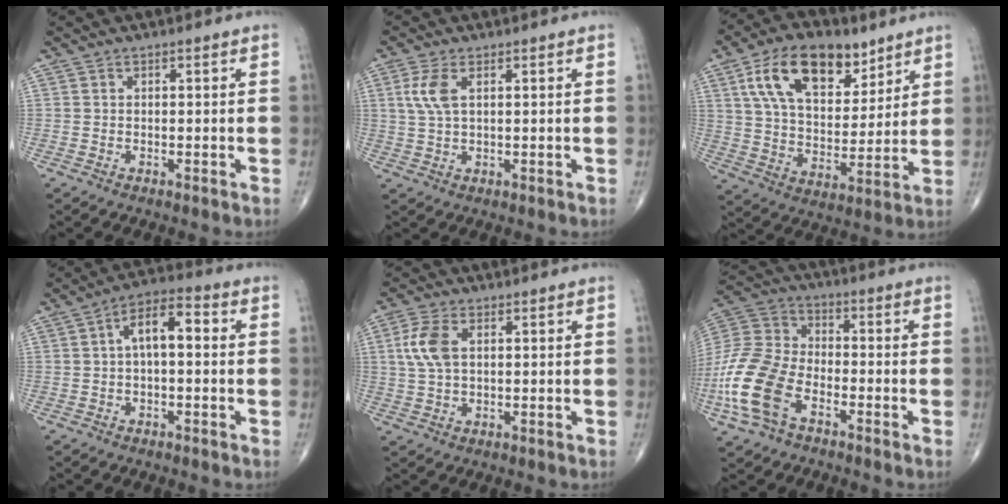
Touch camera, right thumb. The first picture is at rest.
{"total": 4.7, "force": [1.4, 2.0, 4.0], "torque": [-0.098, 0.005, 0.032]}
{"total": 18.6, "force": [9.6, 10.2, 12.2], "torque": [-0.170, -0.032, 0.170]}
{"total": 7.7, "force": [0.7, 3.6, 6.8], "torque": [-0.107, 0.033, 0.001]}
{"total": 6.4, "force": [1.4, 3.5, 5.1], "torque": [-0.121, 0.008, 0.028]}
{"total": 16.4, "force": [-6.8, 9.7, 11.3], "torque": [-0.246, 0.030, -0.141]}